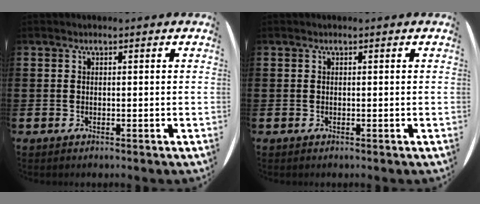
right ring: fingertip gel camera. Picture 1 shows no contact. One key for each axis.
{"total": 0.0}